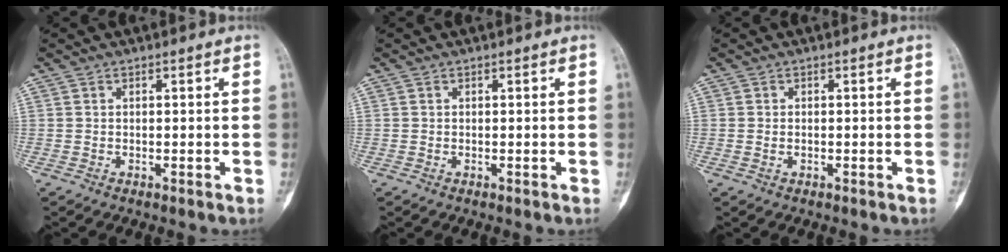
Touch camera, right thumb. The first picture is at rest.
{"total": 0.0}
{"total": 0.7, "force": [-0.1, 0.5, 0.4], "torque": [-0.013, 0.006, 0.002]}